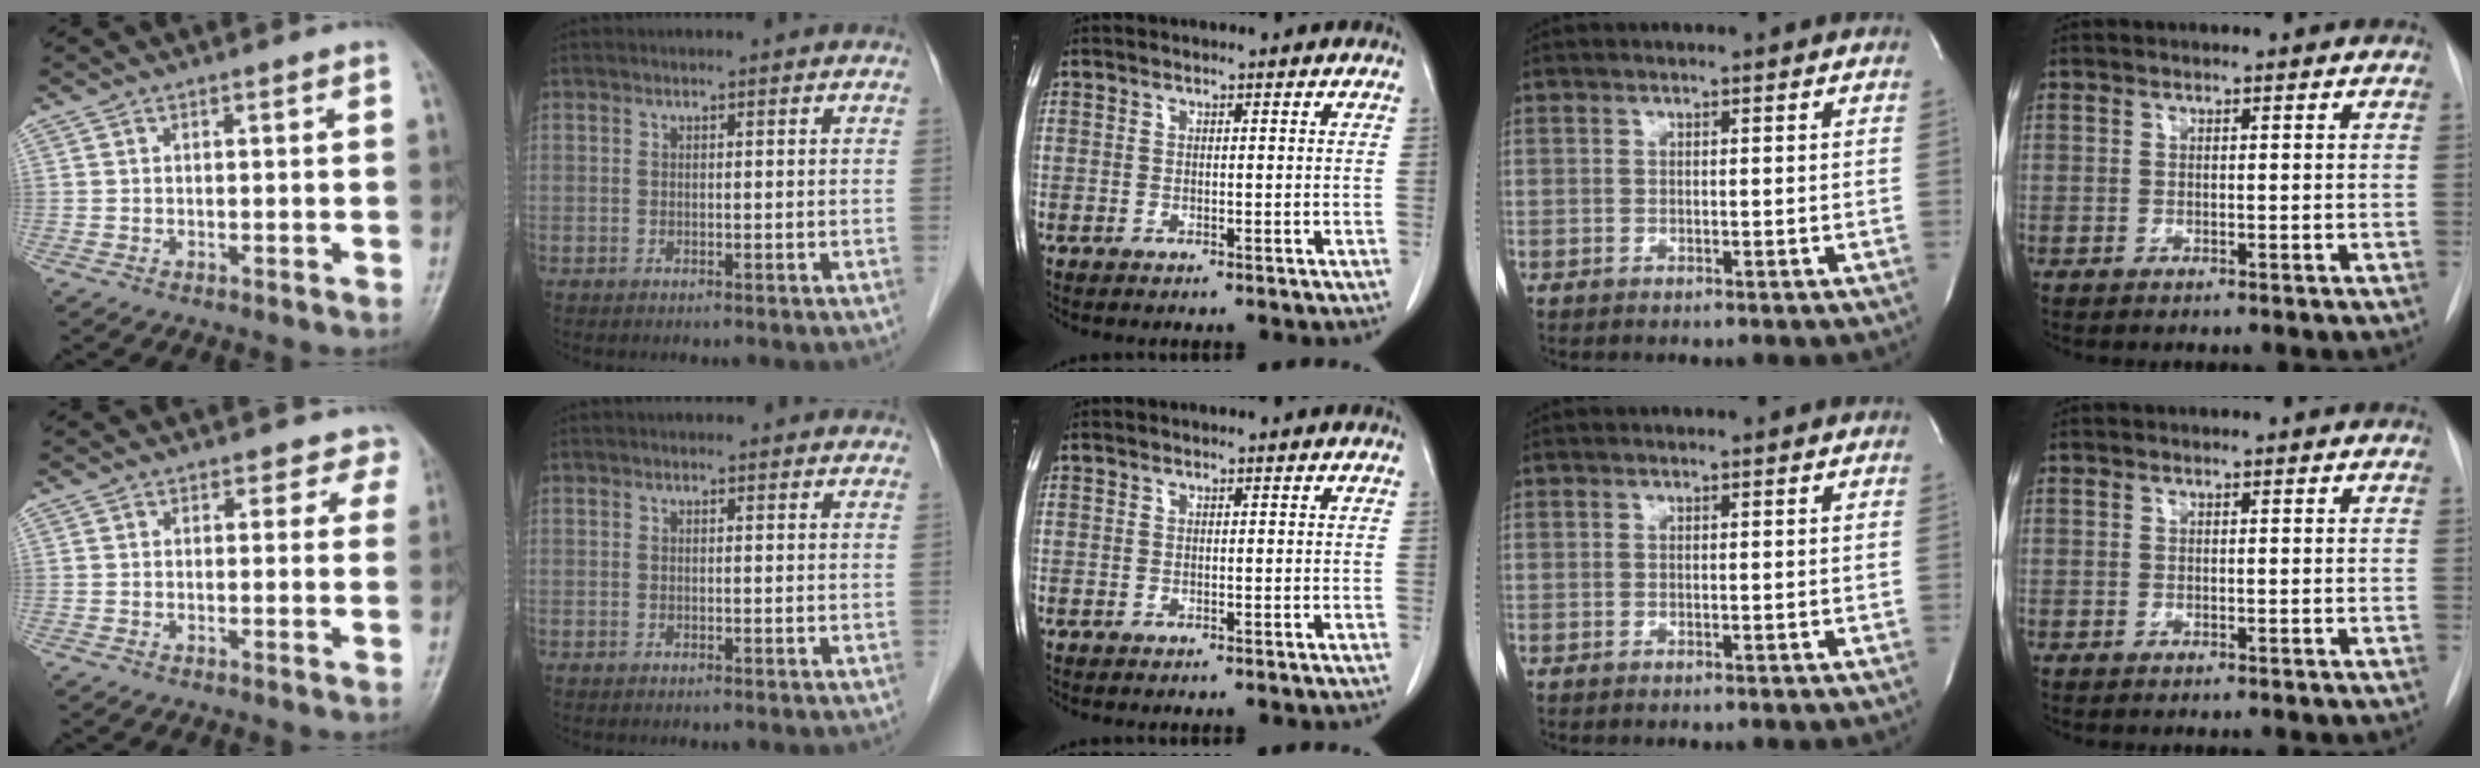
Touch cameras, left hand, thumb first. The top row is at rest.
{"thumb": {"total": 3.1, "force": [2.3, 2.1, -0.1], "torque": [0.031, -0.012, 0.000]}, "index": {"total": 2.0, "force": [1.9, 0.6, 0.3], "torque": [-0.008, 0.007, 0.014]}}